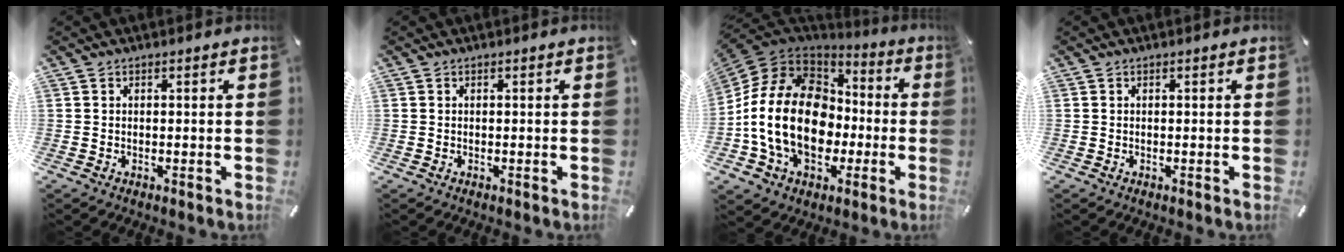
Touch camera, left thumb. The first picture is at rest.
{"total": 0.0}
{"total": 21.7, "force": [-3.4, 15.8, 14.5], "torque": [-0.323, 0.023, -0.053]}
{"total": 0.0}